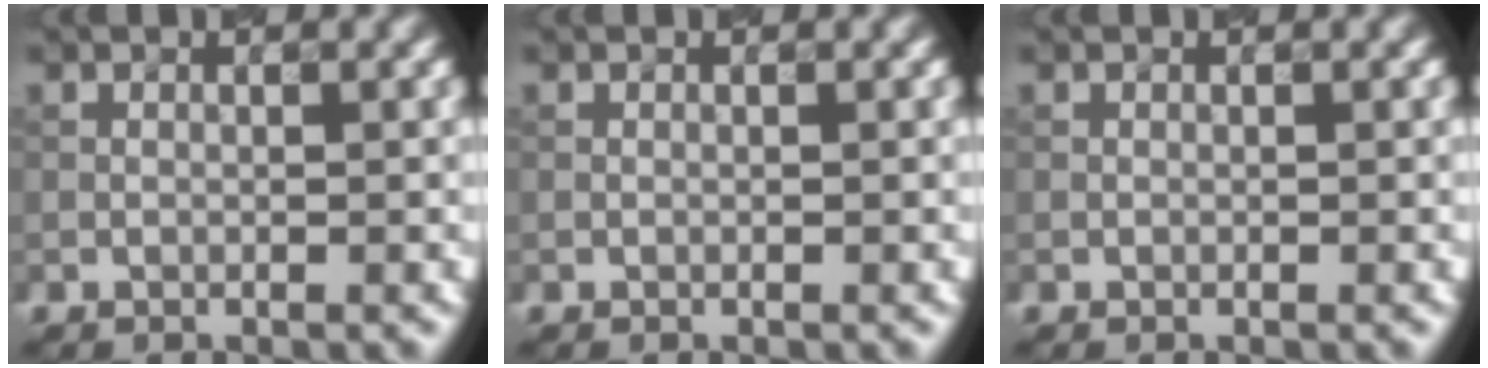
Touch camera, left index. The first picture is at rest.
{"total": 0.0}
{"total": 0.0}